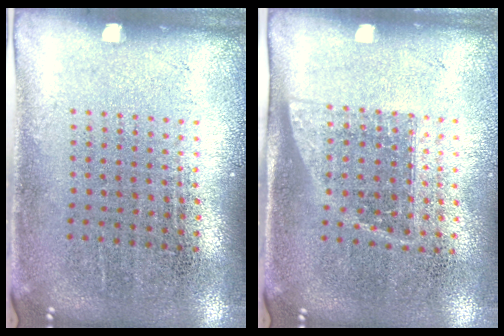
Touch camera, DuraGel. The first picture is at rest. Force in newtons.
{"total": 1.2, "press": 0.9, "slide": 0.7}